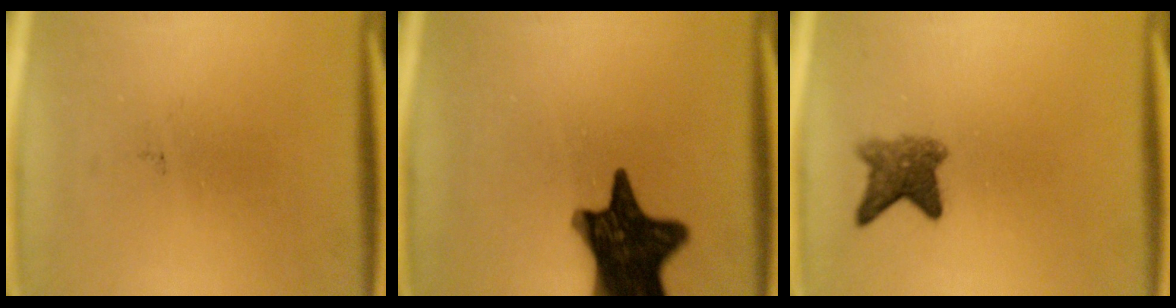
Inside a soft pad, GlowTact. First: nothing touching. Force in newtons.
{"total": 16.5}
{"total": 4.1}